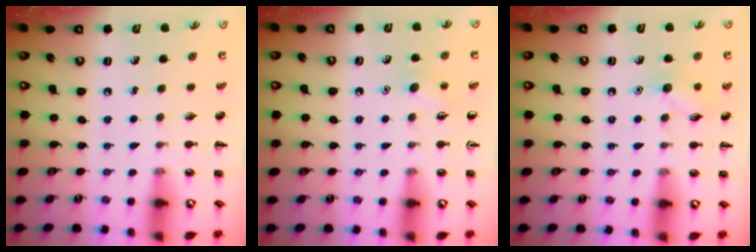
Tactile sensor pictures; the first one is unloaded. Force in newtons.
{"total": 5.2, "press": 5.0, "slide": 1.4}
{"total": 7.1, "press": 7.0, "slide": 0.9}